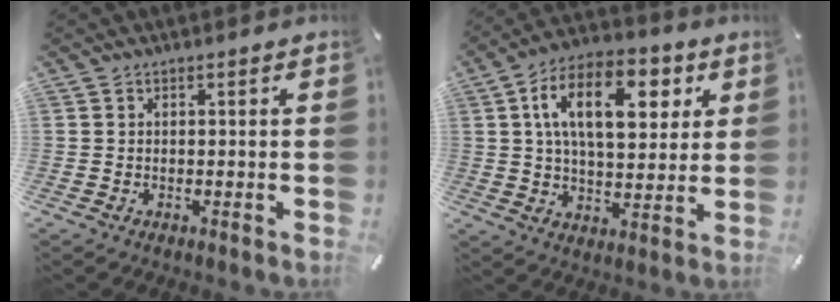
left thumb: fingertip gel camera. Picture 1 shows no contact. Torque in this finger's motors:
{"motor_torque": [1.70, 2.92, 2.21, -0.56, 0.61]}